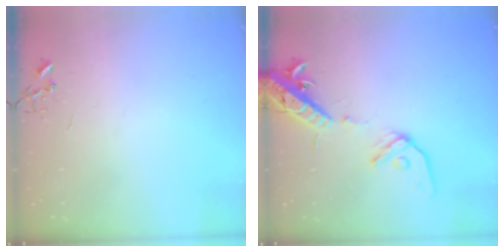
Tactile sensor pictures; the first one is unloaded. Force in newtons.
{"total": 15.4, "press": 15.0, "slide": 3.5}